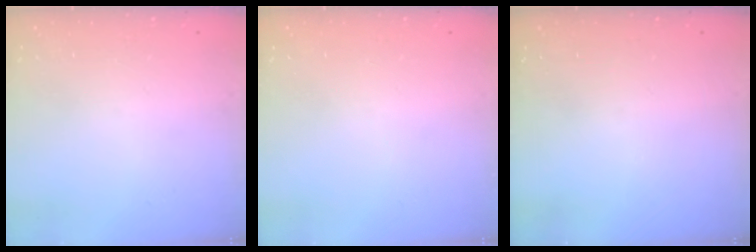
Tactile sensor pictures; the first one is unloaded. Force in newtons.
{"total": 0.0}
{"total": 0.0}